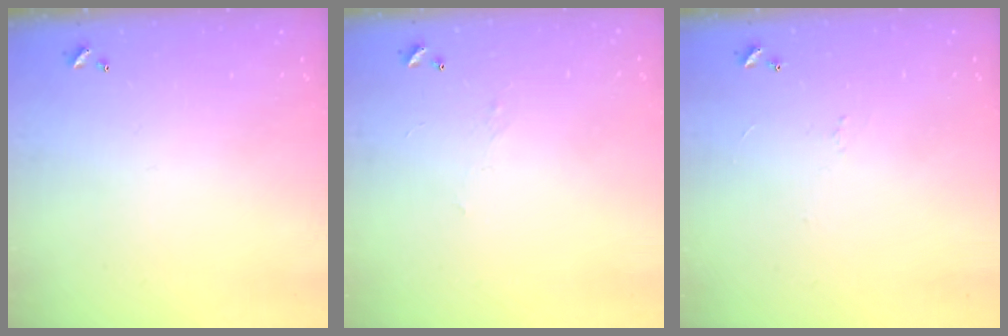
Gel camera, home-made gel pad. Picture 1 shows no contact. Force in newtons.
{"total": 2.2, "press": 2.0, "slide": 0.8}
{"total": 2.3, "press": 2.2, "slide": 0.6}